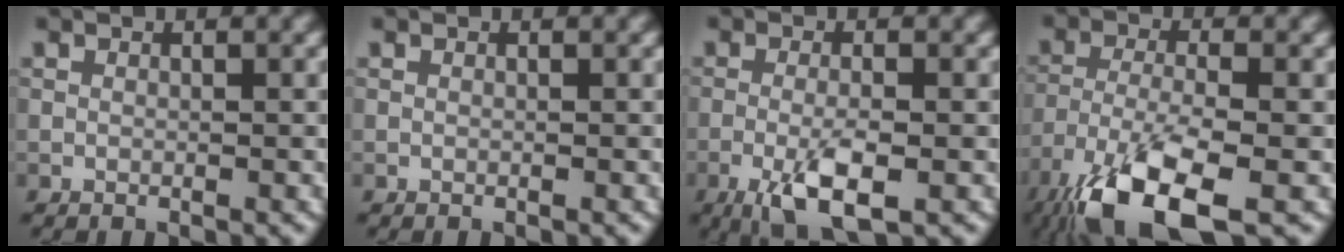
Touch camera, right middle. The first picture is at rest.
{"total": 0.0}
{"total": 4.8, "force": [-2.0, 1.3, 4.2], "torque": [-0.083, -0.004, -0.040]}
{"total": 9.9, "force": [-6.0, 3.2, 7.2], "torque": [-0.148, -0.020, -0.115]}